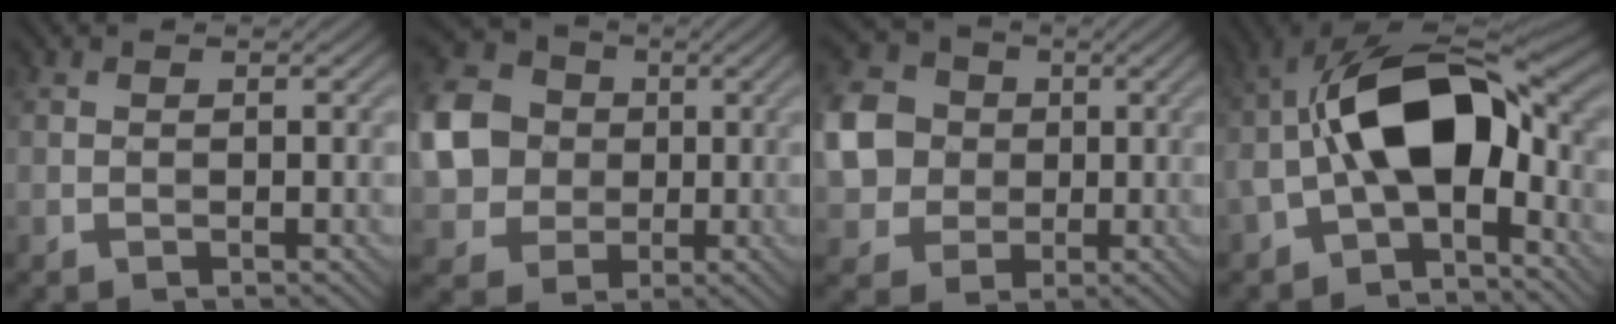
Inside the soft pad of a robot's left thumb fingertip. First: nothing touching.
{"total": 11.0, "force": [0.3, 9.7, 5.3], "torque": [-0.164, -0.010, -0.001]}
{"total": 9.7, "force": [0.2, 8.7, 4.4], "torque": [-0.143, -0.010, -0.001]}
{"total": 14.2, "force": [-1.9, 7.5, 11.9], "torque": [-0.210, 0.017, -0.047]}